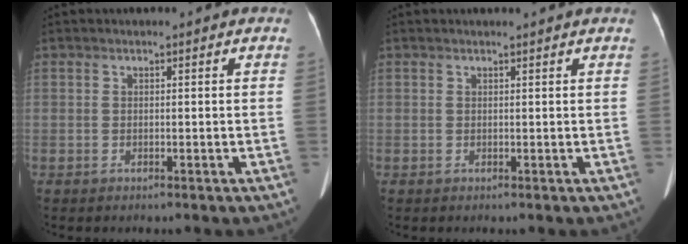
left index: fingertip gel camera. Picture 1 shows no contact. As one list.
[{"total": 1.7, "force": [1.6, -0.3, 0.5], "torque": [-0.014, 0.006, 0.021]}]